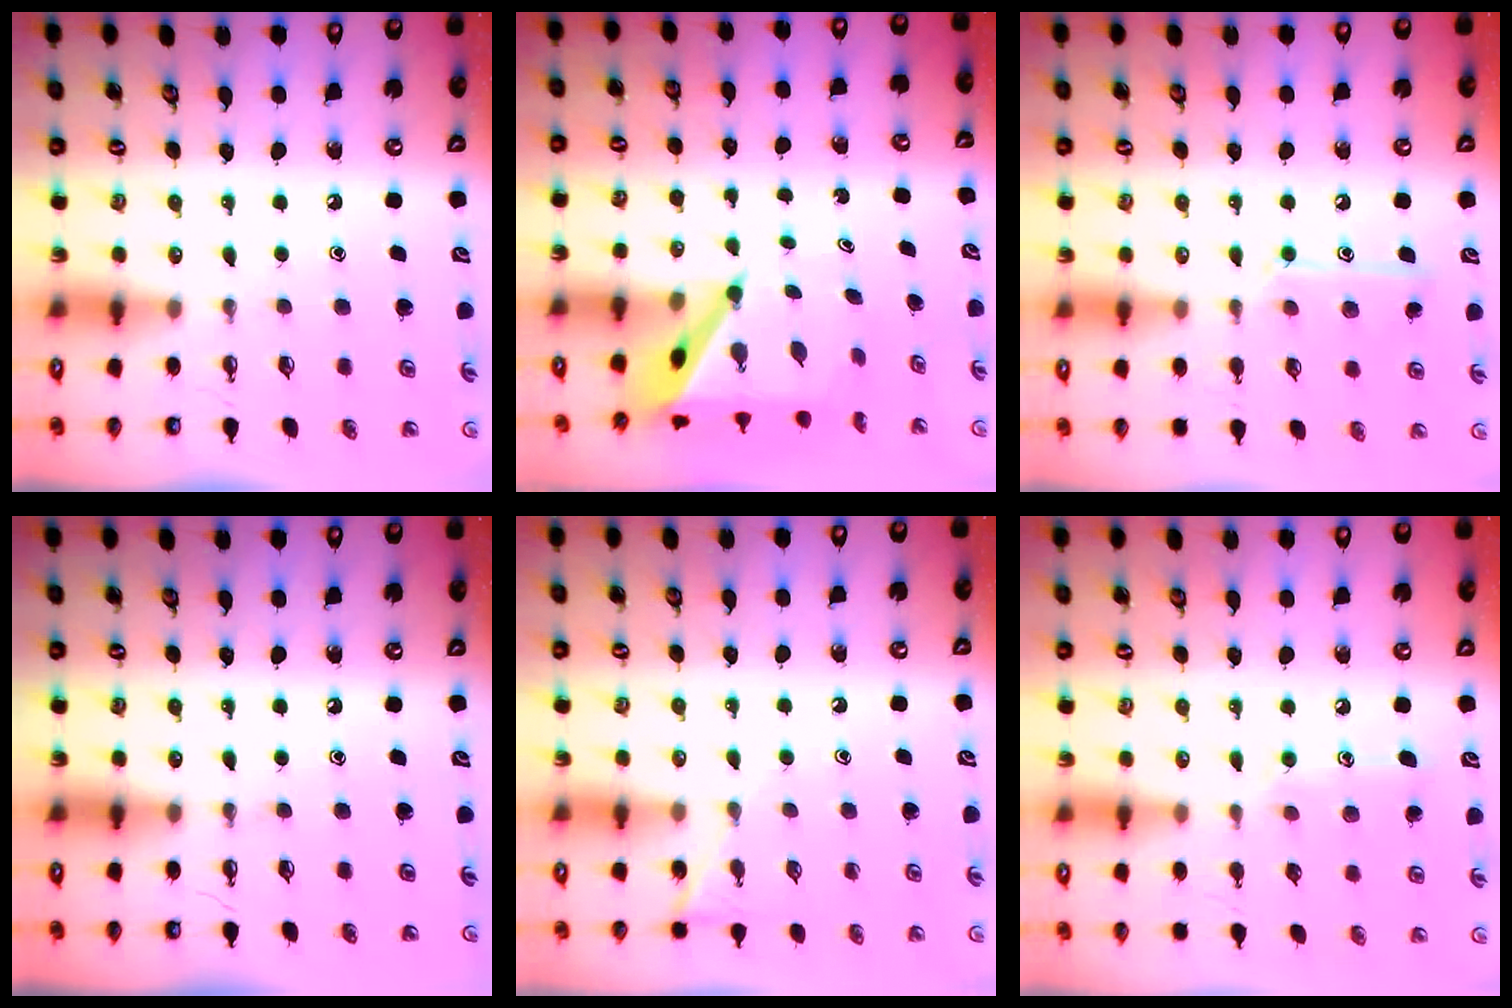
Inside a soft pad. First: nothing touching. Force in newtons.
{"total": 6.1, "press": 6.1, "slide": 0.5}
{"total": 9.3, "press": 9.3, "slide": 0.6}
{"total": 0.0}
{"total": 5.9, "press": 5.9, "slide": 0.6}
{"total": 8.3, "press": 8.3, "slide": 0.7}